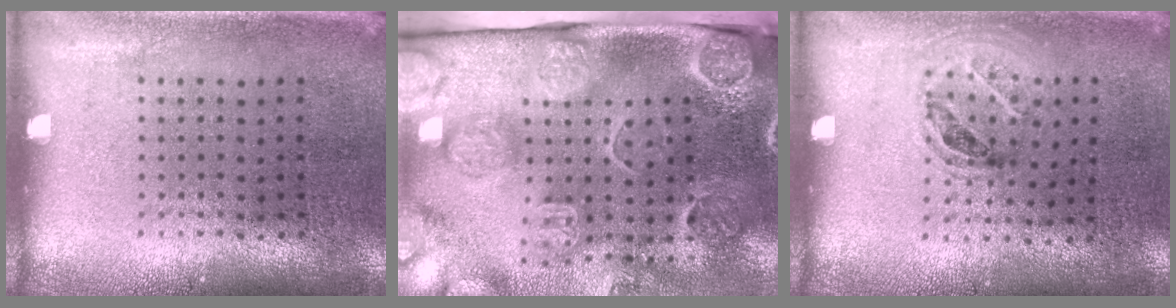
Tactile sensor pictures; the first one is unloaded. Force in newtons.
{"total": 4.7, "press": 3.6, "slide": 3.1}
{"total": 1.0, "press": 0.7, "slide": 0.7}